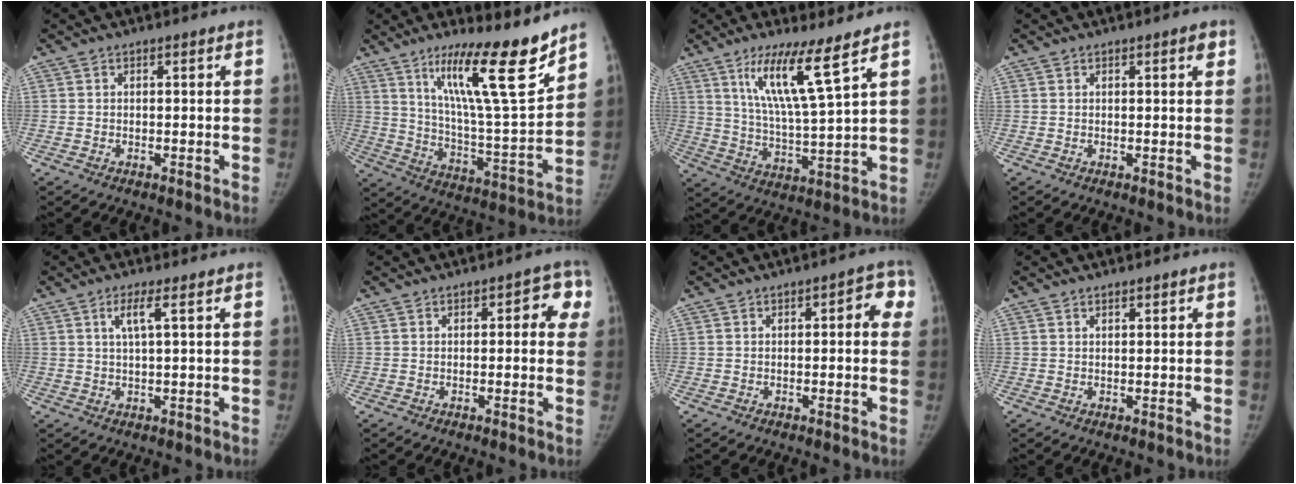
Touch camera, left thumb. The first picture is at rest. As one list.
[{"total": 19.7, "force": [13.1, 2.5, 14.5], "torque": [-0.206, -0.086, 0.222]}, {"total": 12.0, "force": [7.2, 0.5, 9.6], "torque": [-0.175, -0.049, 0.139]}, {"total": 1.5, "force": [0.8, 0.3, 1.2], "torque": [-0.014, -0.001, 0.009]}, {"total": 3.4, "force": [1.4, 0.2, 3.1], "torque": [-0.067, -0.002, 0.029]}, {"total": 5.0, "force": [1.3, 2.6, 4.1], "torque": [-0.009, 0.005, 0.004]}, {"total": 4.3, "force": [1.0, 1.9, 3.7], "torque": [-0.020, 0.007, 0.002]}, {"total": 0.7, "force": [0.6, 0.2, 0.2], "torque": [-0.002, -0.003, 0.010]}]